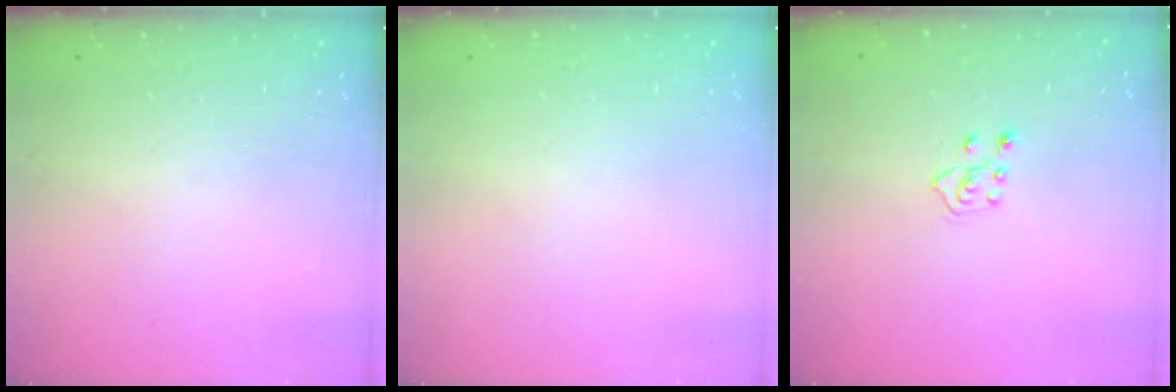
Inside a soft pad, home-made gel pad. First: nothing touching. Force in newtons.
{"total": 0.0}
{"total": 5.5, "press": 5.5, "slide": 0.4}